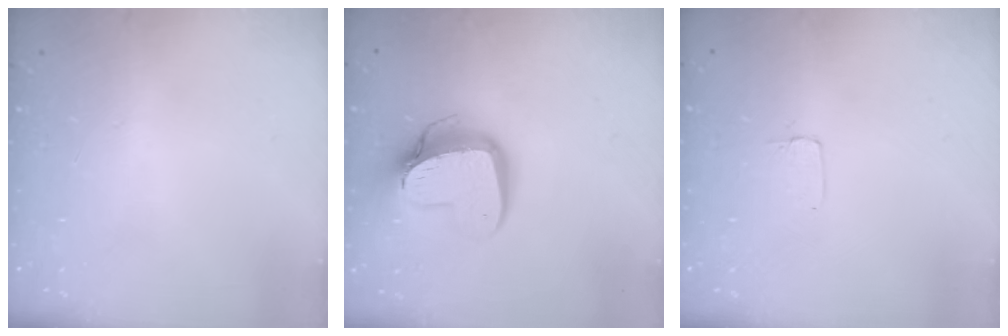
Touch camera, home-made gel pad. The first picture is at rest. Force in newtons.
{"total": 13.7, "press": 13.7, "slide": 1.3}
{"total": 1.2, "press": 1.2, "slide": 0.0}